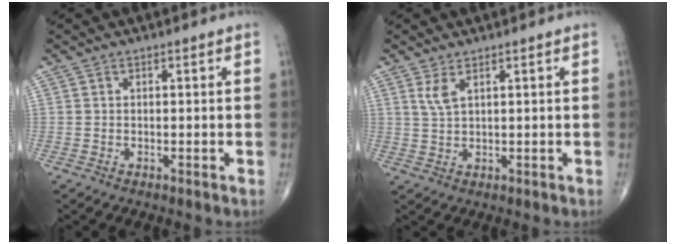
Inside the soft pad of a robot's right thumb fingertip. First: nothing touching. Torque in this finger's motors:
{"motor_torque": [-0.43, 0.37, 0.48, 0.26, 0.00]}